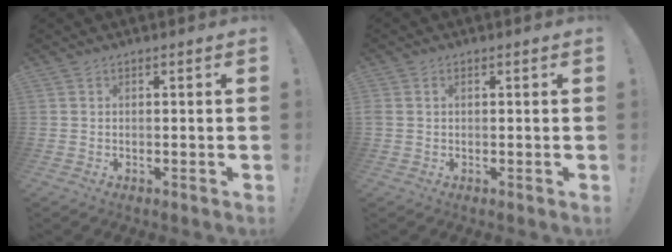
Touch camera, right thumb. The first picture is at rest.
{"total": 1.0, "force": [0.3, 0.8, 0.5], "torque": [-0.017, 0.005, 0.007]}